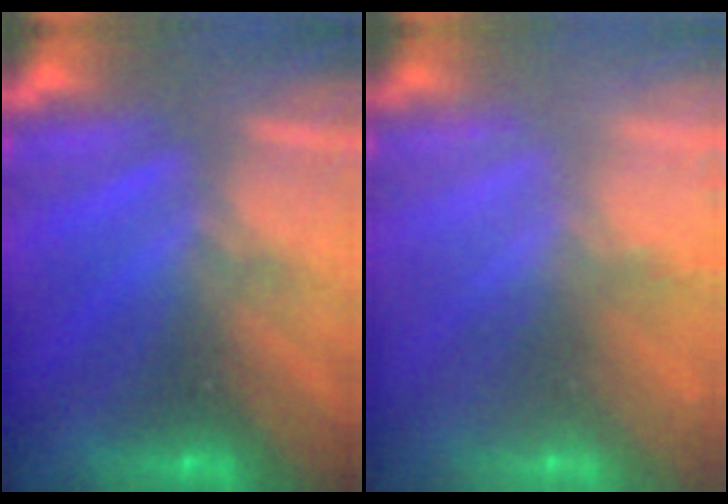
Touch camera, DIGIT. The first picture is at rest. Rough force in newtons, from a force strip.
{"total": 9.0}